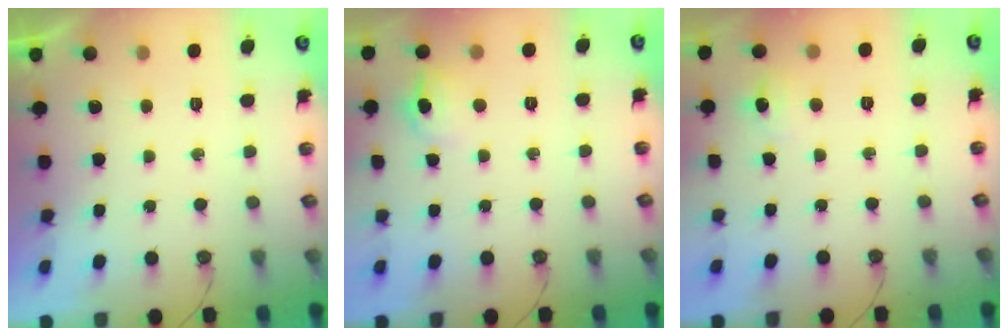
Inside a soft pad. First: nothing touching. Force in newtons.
{"total": 6.7, "press": 6.5, "slide": 1.4}
{"total": 3.7, "press": 3.7, "slide": 0.4}